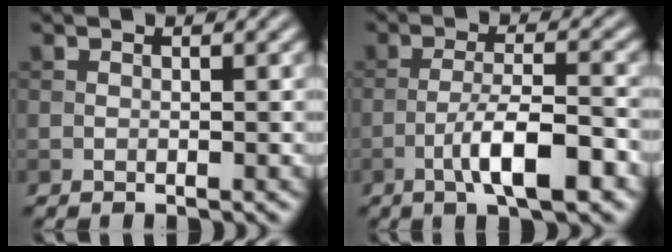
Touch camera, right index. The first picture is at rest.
{"total": 6.3, "force": [-2.9, 1.5, 5.4], "torque": [-0.095, 0.007, -0.050]}